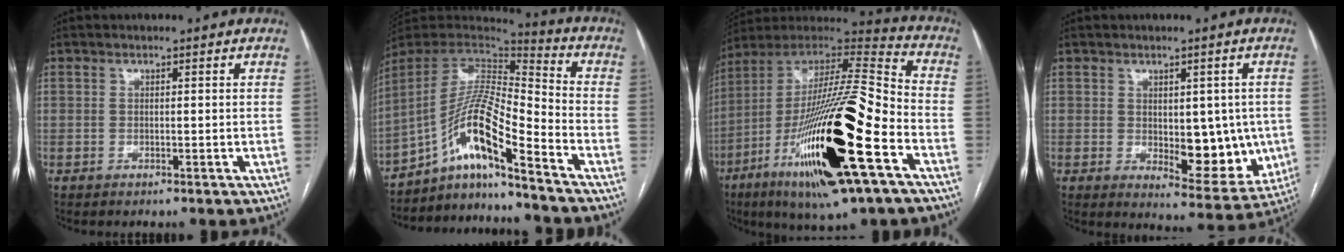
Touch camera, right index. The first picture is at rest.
{"total": 14.3, "force": [-9.3, 0.7, 10.8], "torque": [-0.203, 0.015, -0.163]}
{"total": 29.2, "force": [-10.9, 3.6, 26.8], "torque": [-0.492, -0.047, -0.187]}
{"total": 10.1, "force": [-0.7, 5.1, 8.7], "torque": [-0.094, -0.003, 0.008]}